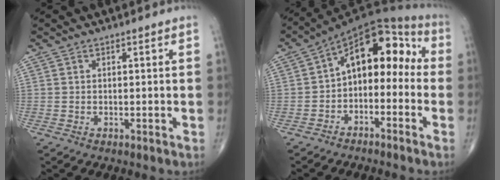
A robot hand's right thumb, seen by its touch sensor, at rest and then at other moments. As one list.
[{"total": 13.4, "force": [-1.3, 8.2, 10.5], "torque": [-0.120, 0.064, -0.036]}]